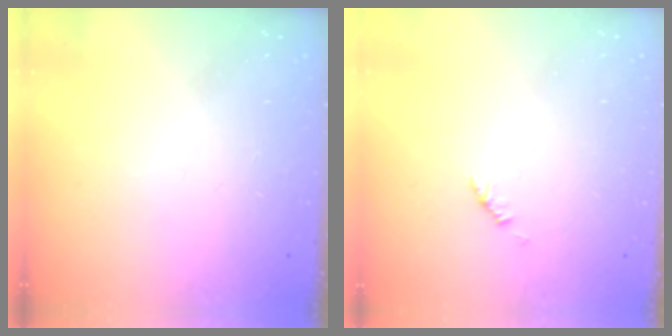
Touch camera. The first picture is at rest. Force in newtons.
{"total": 1.9, "press": 1.8, "slide": 0.6}